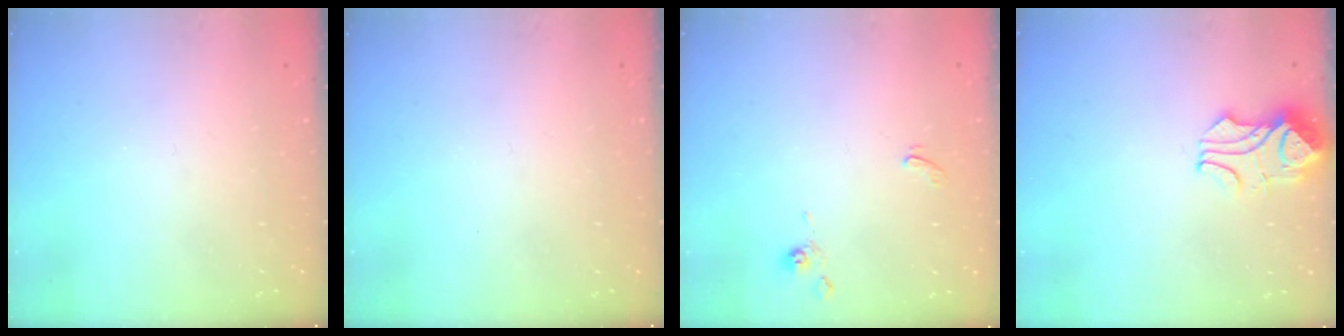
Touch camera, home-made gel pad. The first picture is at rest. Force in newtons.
{"total": 0.0}
{"total": 0.6, "press": 0.3, "slide": 0.5}
{"total": 3.6, "press": 3.5, "slide": 1.0}